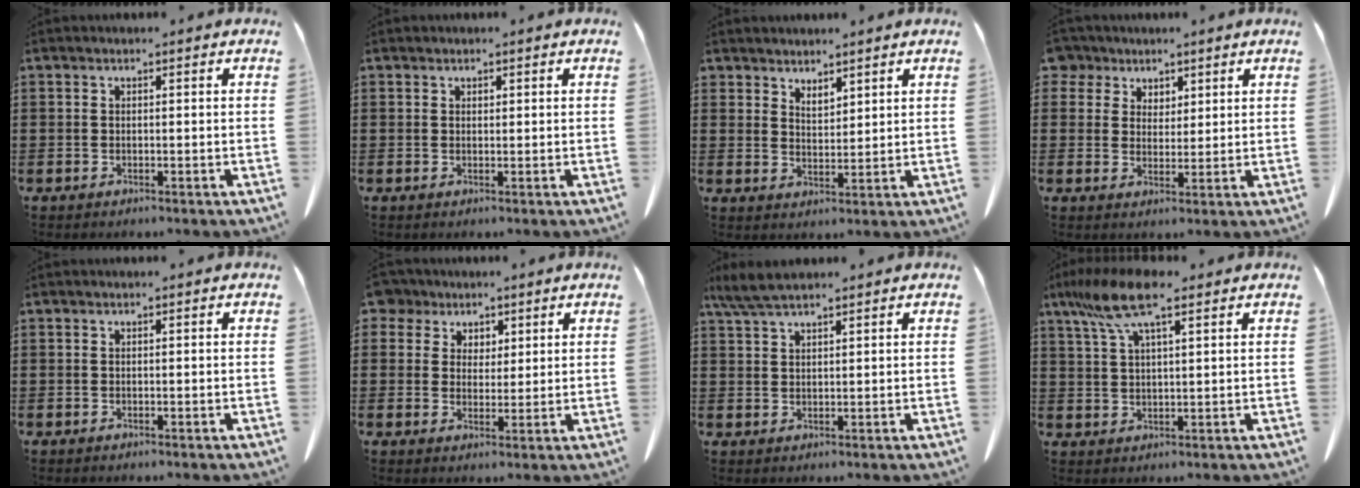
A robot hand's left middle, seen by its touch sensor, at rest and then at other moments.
{"total": 0.7, "force": [0.5, 0.3, 0.1], "torque": [-0.004, 0.000, 0.012]}
{"total": 3.1, "force": [3.0, 0.9, 0.0], "torque": [-0.009, -0.006, 0.058]}
{"total": 4.7, "force": [3.2, 3.4, 0.6], "torque": [-0.028, 0.004, 0.057]}
{"total": 0.0}
{"total": 5.0, "force": [3.0, 3.9, 0.9], "torque": [-0.035, 0.007, 0.053]}
{"total": 4.2, "force": [3.3, 0.7, 2.5], "torque": [-0.057, -0.002, 0.064]}
{"total": 9.3, "force": [5.7, 2.2, 7.0], "torque": [-0.160, -0.009, 0.098]}